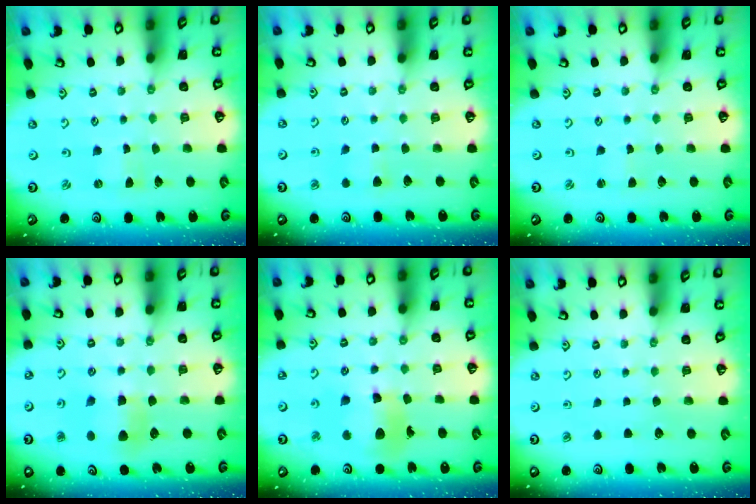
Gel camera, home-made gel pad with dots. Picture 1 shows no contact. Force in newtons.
{"total": 4.1, "press": 4.1, "slide": 0.5}
{"total": 0.8, "press": 0.8, "slide": 0.1}
{"total": 6.6, "press": 6.5, "slide": 0.6}
{"total": 12.5, "press": 12.4, "slide": 1.5}
{"total": 0.0}